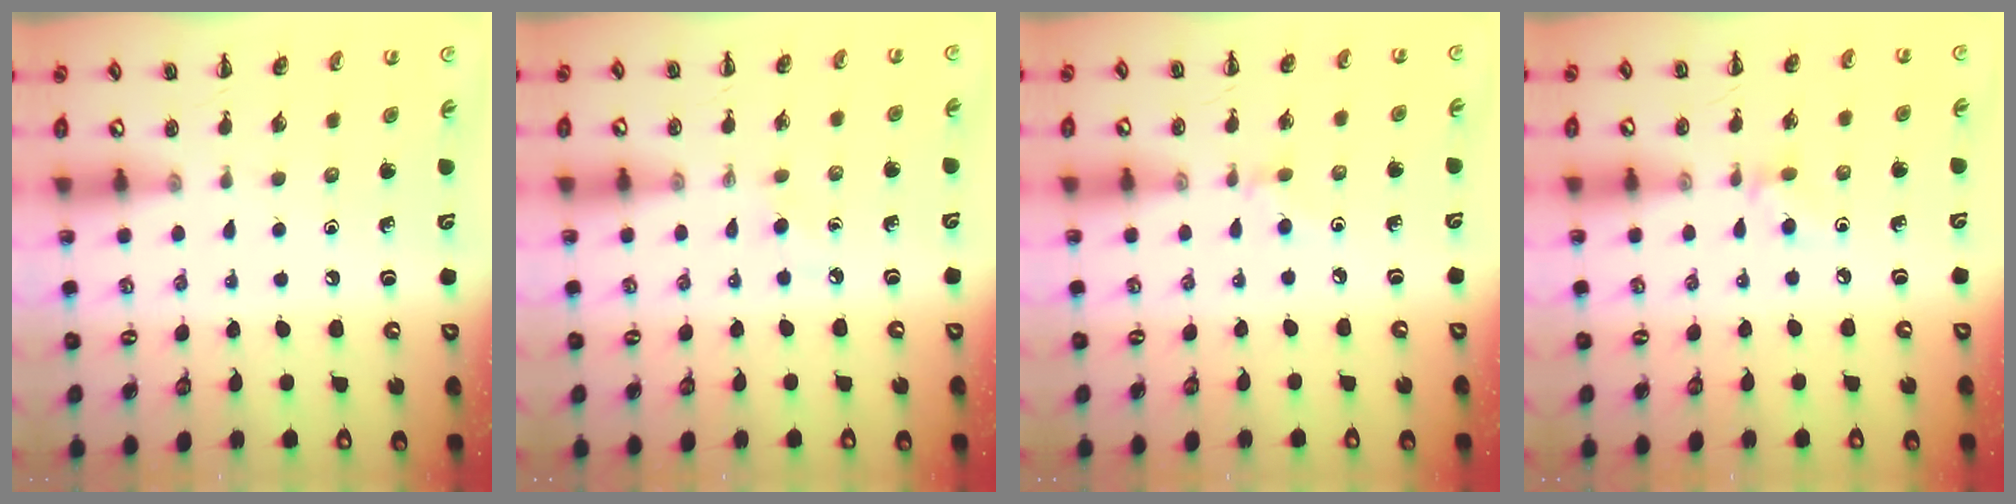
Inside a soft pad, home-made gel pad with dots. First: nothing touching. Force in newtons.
{"total": 2.4, "press": 2.2, "slide": 1.0}
{"total": 2.8, "press": 2.6, "slide": 1.0}
{"total": 5.6, "press": 5.2, "slide": 2.0}